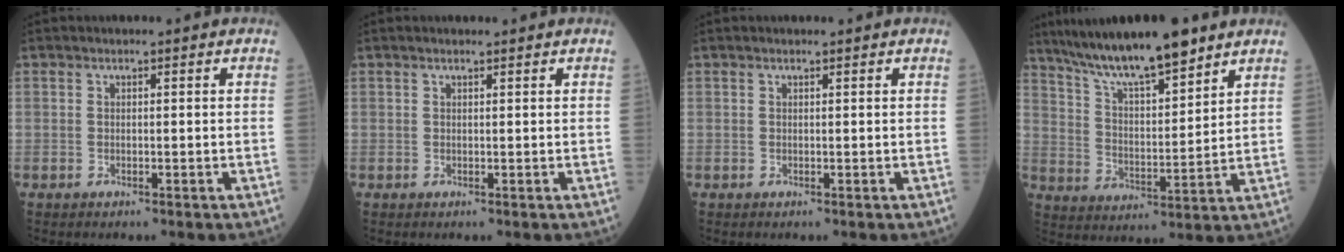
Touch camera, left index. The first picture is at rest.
{"total": 1.2, "force": [1.1, 0.0, 0.5], "torque": [-0.010, 0.012, 0.018]}
{"total": 0.6, "force": [0.6, 0.0, 0.3], "torque": [-0.009, 0.006, 0.009]}
{"total": 14.5, "force": [11.6, 2.0, 8.5], "torque": [-0.151, 0.010, 0.207]}